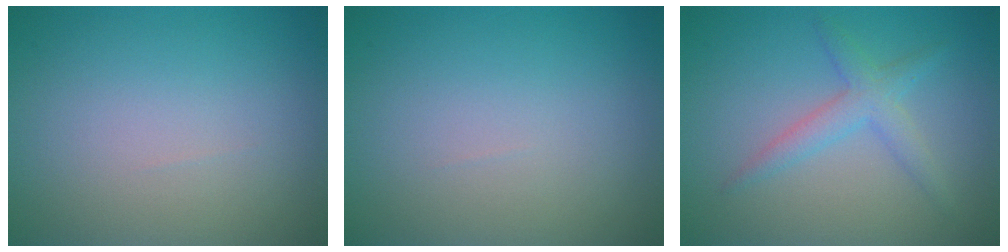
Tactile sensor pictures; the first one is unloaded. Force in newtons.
{"total": 0.0}
{"total": 2.5, "press": 2.5, "slide": 0.1}